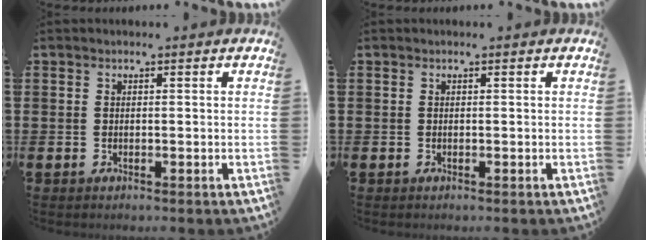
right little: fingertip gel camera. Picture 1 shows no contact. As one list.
[{"total": 0.0}]